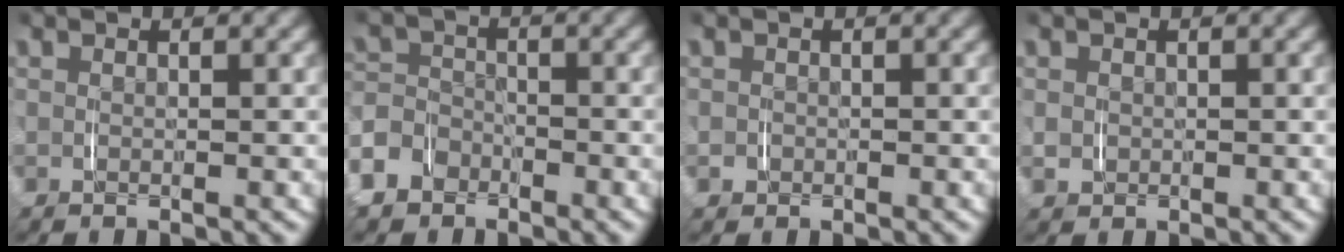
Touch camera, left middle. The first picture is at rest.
{"total": 6.2, "force": [-3.2, 5.2, 1.4], "torque": [-0.039, -0.015, -0.060]}
{"total": 1.1, "force": [-0.3, 1.1, 0.1], "torque": [-0.005, -0.005, -0.005]}
{"total": 1.1, "force": [0.0, 1.0, 0.3], "torque": [-0.010, -0.003, 0.003]}